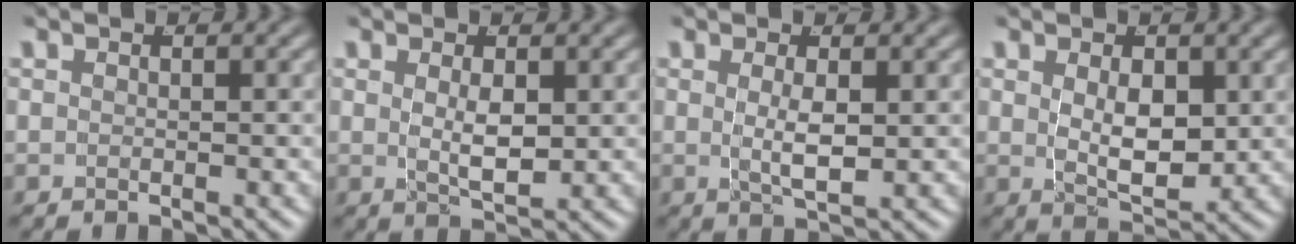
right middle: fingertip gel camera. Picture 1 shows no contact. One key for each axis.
{"total": 2.7, "fx": 0.3, "fy": 0.6, "fz": 2.6, "tx": -0.043, "ty": -0.017, "tz": 0.019}
{"total": 2.6, "fx": 0.1, "fy": 0.2, "fz": 2.6, "tx": -0.052, "ty": -0.015, "tz": 0.012}
{"total": 4.0, "fx": 0.4, "fy": 1.7, "fz": 3.5, "tx": -0.058, "ty": -0.026, "tz": 0.020}